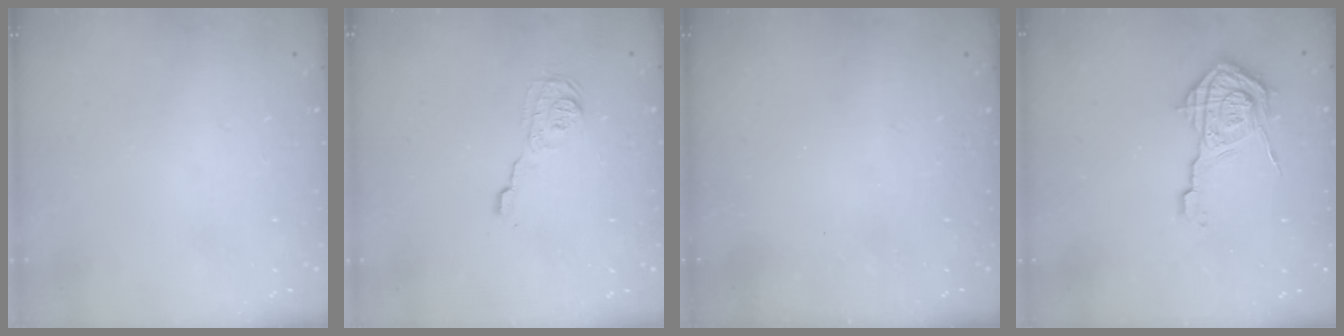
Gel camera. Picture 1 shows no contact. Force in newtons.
{"total": 8.4, "press": 8.4, "slide": 0.3}
{"total": 2.4, "press": 2.3, "slide": 0.8}
{"total": 13.6, "press": 13.5, "slide": 1.4}